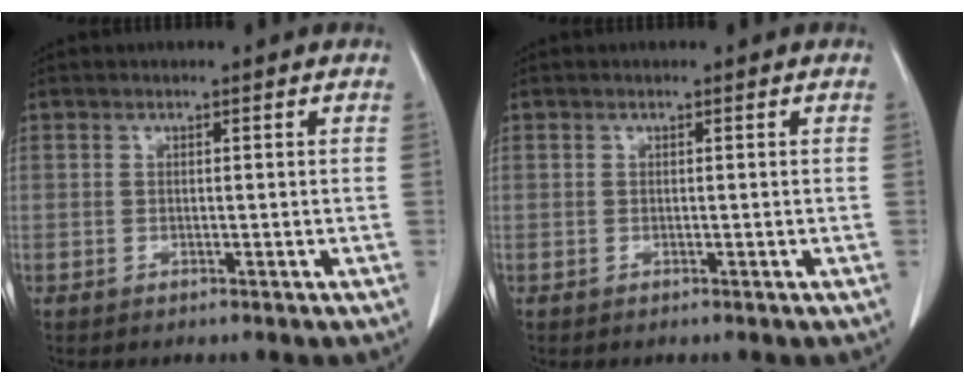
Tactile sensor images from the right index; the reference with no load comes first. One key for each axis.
{"total": 0.0}